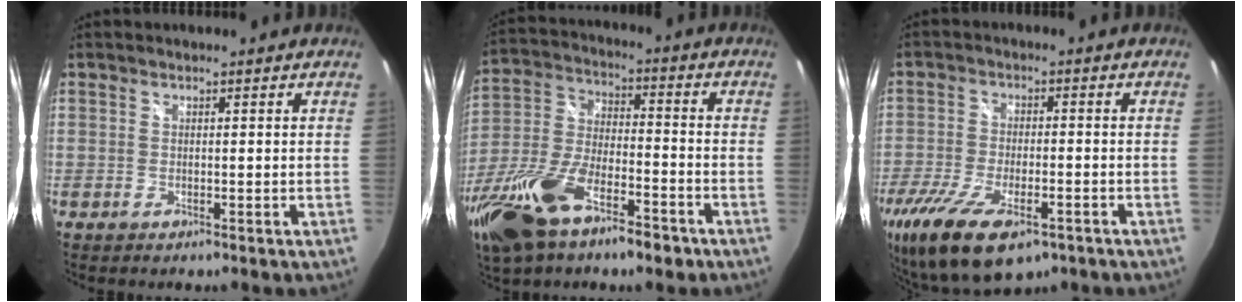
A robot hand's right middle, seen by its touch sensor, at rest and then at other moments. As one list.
[{"total": 21.3, "force": [-12.8, 8.9, 14.5], "torque": [-0.317, -0.036, -0.229]}, {"total": 18.2, "force": [-10.5, 7.7, 12.6], "torque": [-0.276, -0.062, -0.173]}]